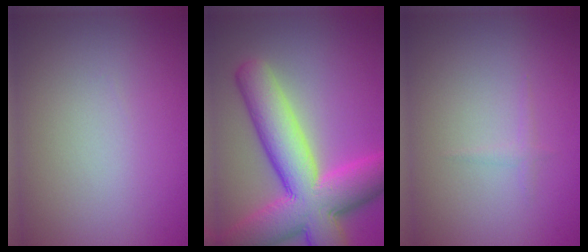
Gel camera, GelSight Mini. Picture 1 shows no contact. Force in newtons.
{"total": 12.0, "press": 12.0, "slide": 0.4}
{"total": 0.6, "press": 0.6, "slide": 0.1}